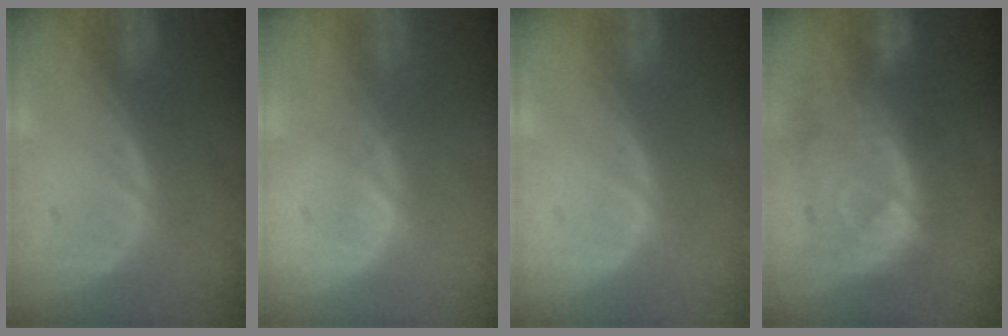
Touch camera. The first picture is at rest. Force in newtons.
{"total": 0.5, "press": 0.5, "slide": 0.2}
{"total": 0.0}
{"total": 10.7, "press": 9.7, "slide": 4.7}